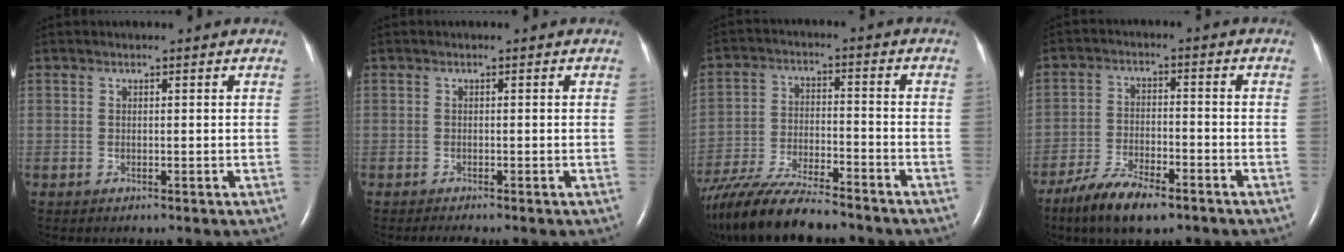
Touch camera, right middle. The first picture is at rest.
{"total": 1.3, "force": [-1.1, 0.0, 0.6], "torque": [-0.017, -0.005, -0.017]}
{"total": 17.8, "force": [-15.2, 2.9, 8.8], "torque": [-0.190, -0.032, -0.260]}
{"total": 9.3, "force": [-6.7, 2.6, 5.9], "torque": [-0.117, -0.015, -0.119]}